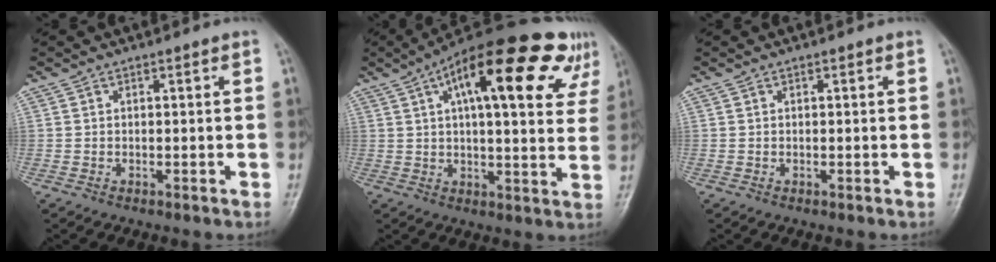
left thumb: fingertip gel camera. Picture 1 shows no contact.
{"total": 24.9, "force": [11.5, 8.7, 20.2], "torque": [-0.267, 0.011, 0.158]}
{"total": 0.0}